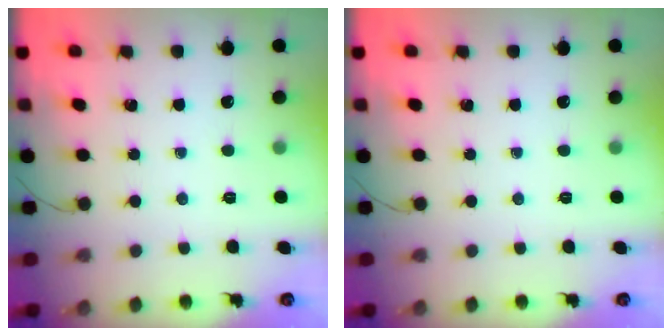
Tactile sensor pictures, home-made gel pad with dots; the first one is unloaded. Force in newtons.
{"total": 0.0}